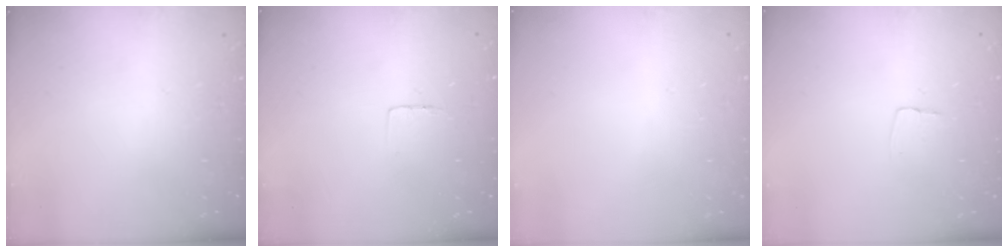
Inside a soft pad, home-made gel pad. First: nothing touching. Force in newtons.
{"total": 3.0, "press": 3.0, "slide": 0.1}
{"total": 0.0}
{"total": 3.4, "press": 3.4, "slide": 0.2}